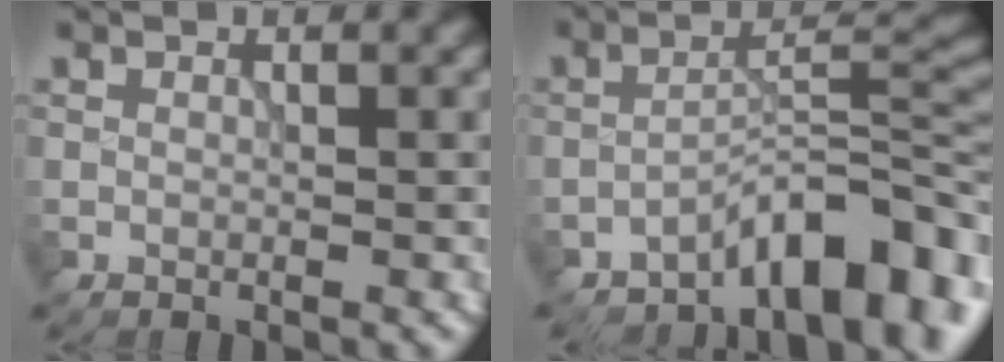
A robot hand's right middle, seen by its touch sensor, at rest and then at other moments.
{"total": 7.7, "force": [-5.3, 2.2, 5.1], "torque": [-0.060, 0.015, -0.091]}